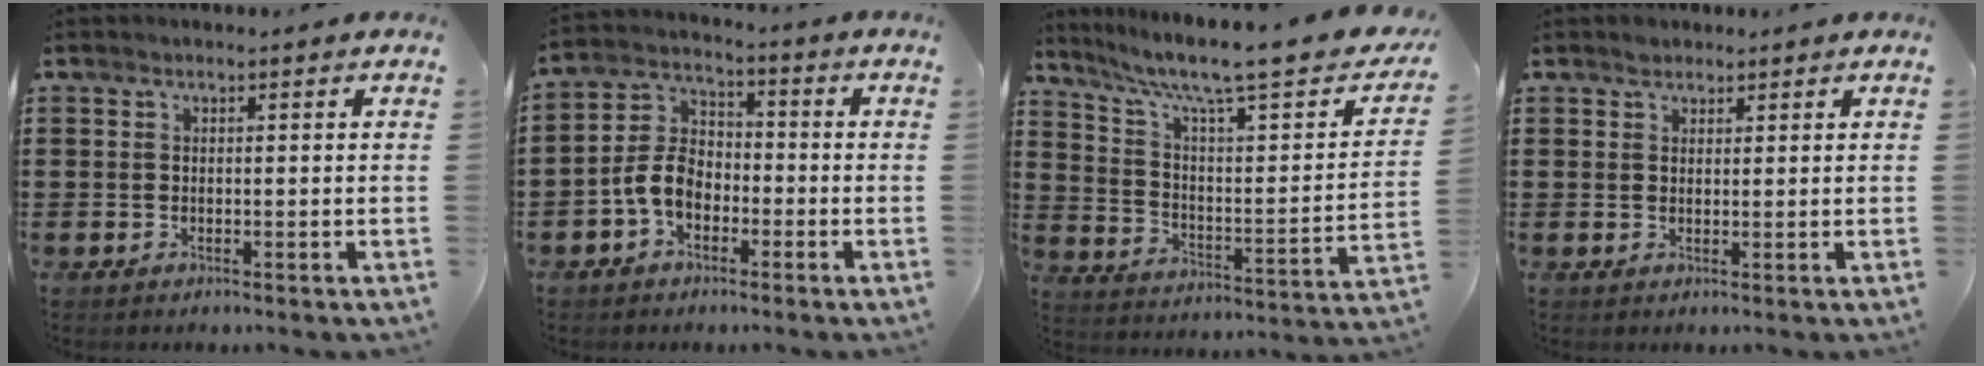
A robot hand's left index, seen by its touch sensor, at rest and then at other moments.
{"total": 6.4, "force": [-2.9, 4.1, 4.0], "torque": [-0.107, 0.006, -0.066]}
{"total": 8.7, "force": [6.4, 0.6, 5.9], "torque": [-0.121, -0.047, 0.095]}
{"total": 1.5, "force": [1.3, 0.8, 0.2], "torque": [0.002, -0.002, 0.025]}